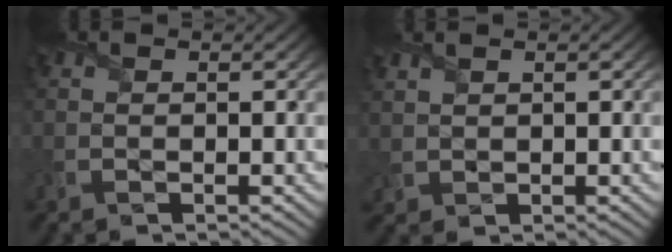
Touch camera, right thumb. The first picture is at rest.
{"total": 1.4, "force": [1.1, 0.6, 0.5], "torque": [-0.021, 0.001, 0.027]}